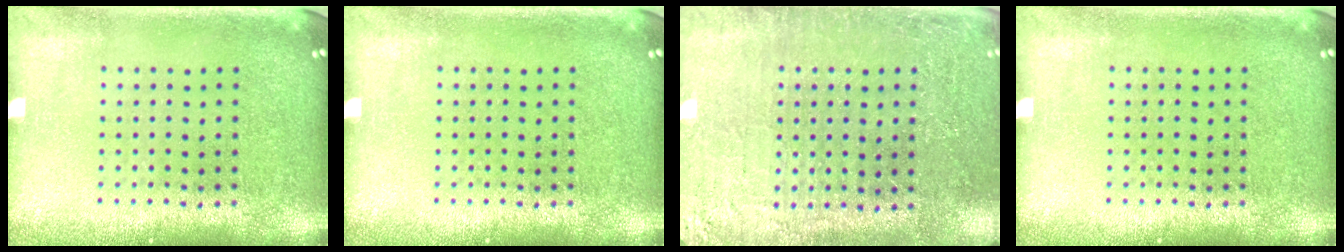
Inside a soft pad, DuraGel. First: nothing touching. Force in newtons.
{"total": 0.0}
{"total": 2.9, "press": 2.9, "slide": 0.4}
{"total": 0.0}